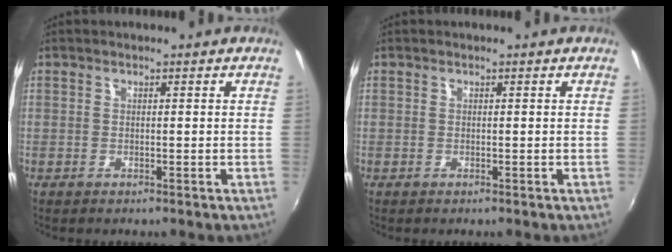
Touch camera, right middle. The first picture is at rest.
{"total": 0.0}